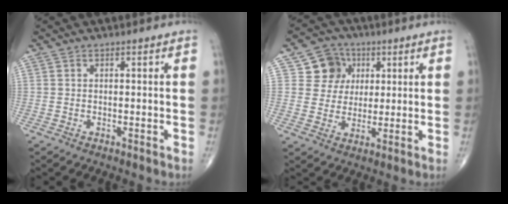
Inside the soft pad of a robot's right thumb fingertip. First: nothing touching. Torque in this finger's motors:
{"motor_torque": [-0.47, 0.48, 0.00, 0.00, 0.00]}